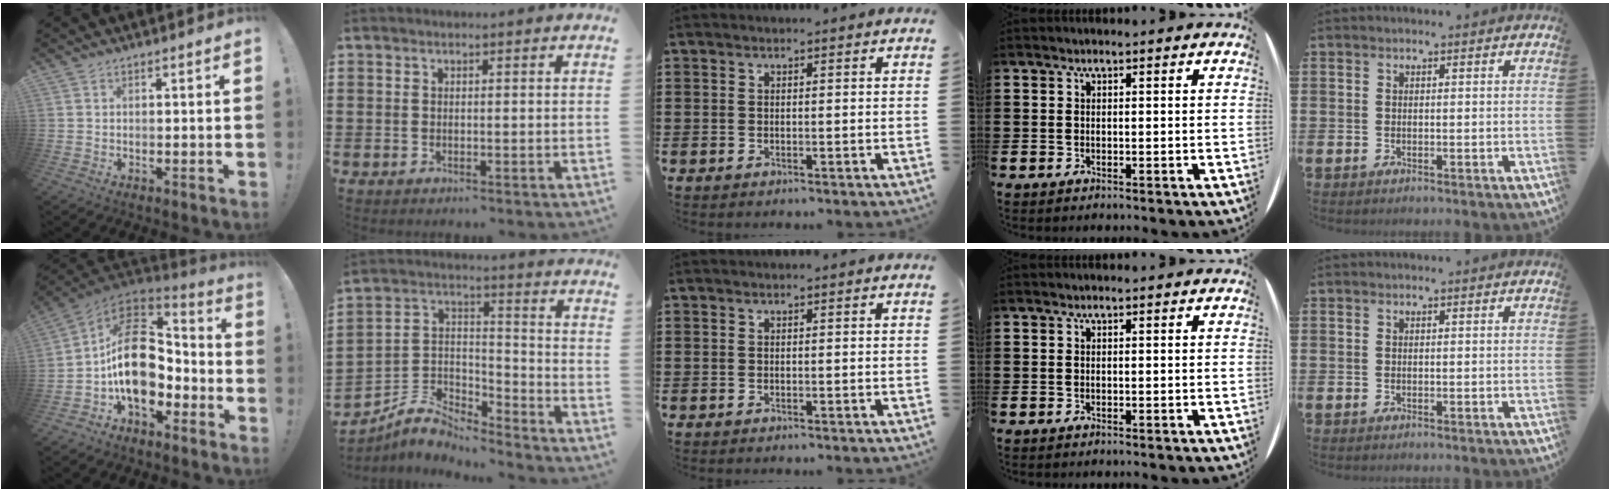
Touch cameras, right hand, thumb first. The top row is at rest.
{"thumb": {"total": 21.2, "force": [-0.5, 14.1, 15.7], "torque": [-0.275, 0.015, 0.005]}, "index": {"total": 6.0, "force": [-5.6, 1.9, 0.9], "torque": [-0.036, 0.006, -0.118]}}